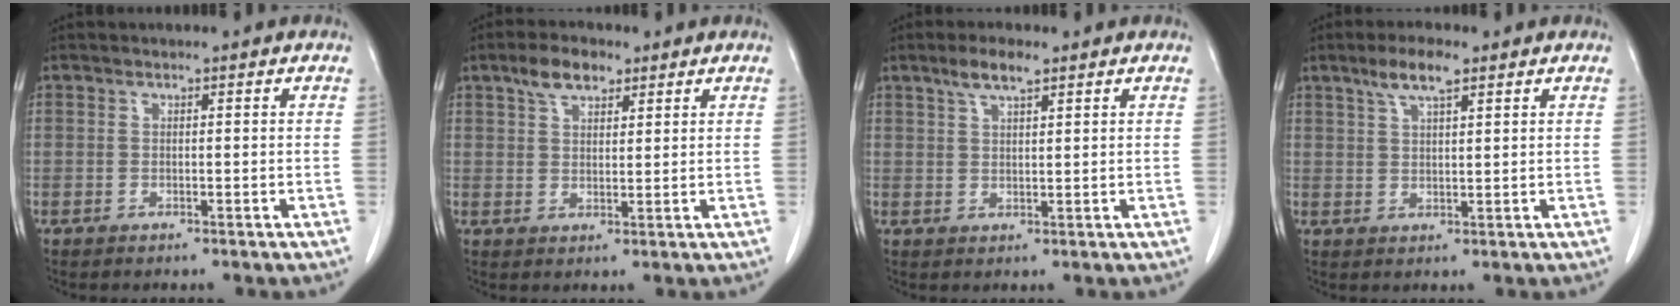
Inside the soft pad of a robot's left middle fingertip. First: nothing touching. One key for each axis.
{"total": 5.1, "fx": 3.3, "fy": 2.3, "fz": 3.0, "tx": -0.061, "ty": 0.012, "tz": 0.063}
{"total": 3.9, "fx": 2.7, "fy": 0.9, "fz": 2.7, "tx": -0.059, "ty": 0.007, "tz": 0.052}
{"total": 4.9, "fx": 3.2, "fy": 1.0, "fz": 3.6, "tx": -0.075, "ty": 0.007, "tz": 0.059}